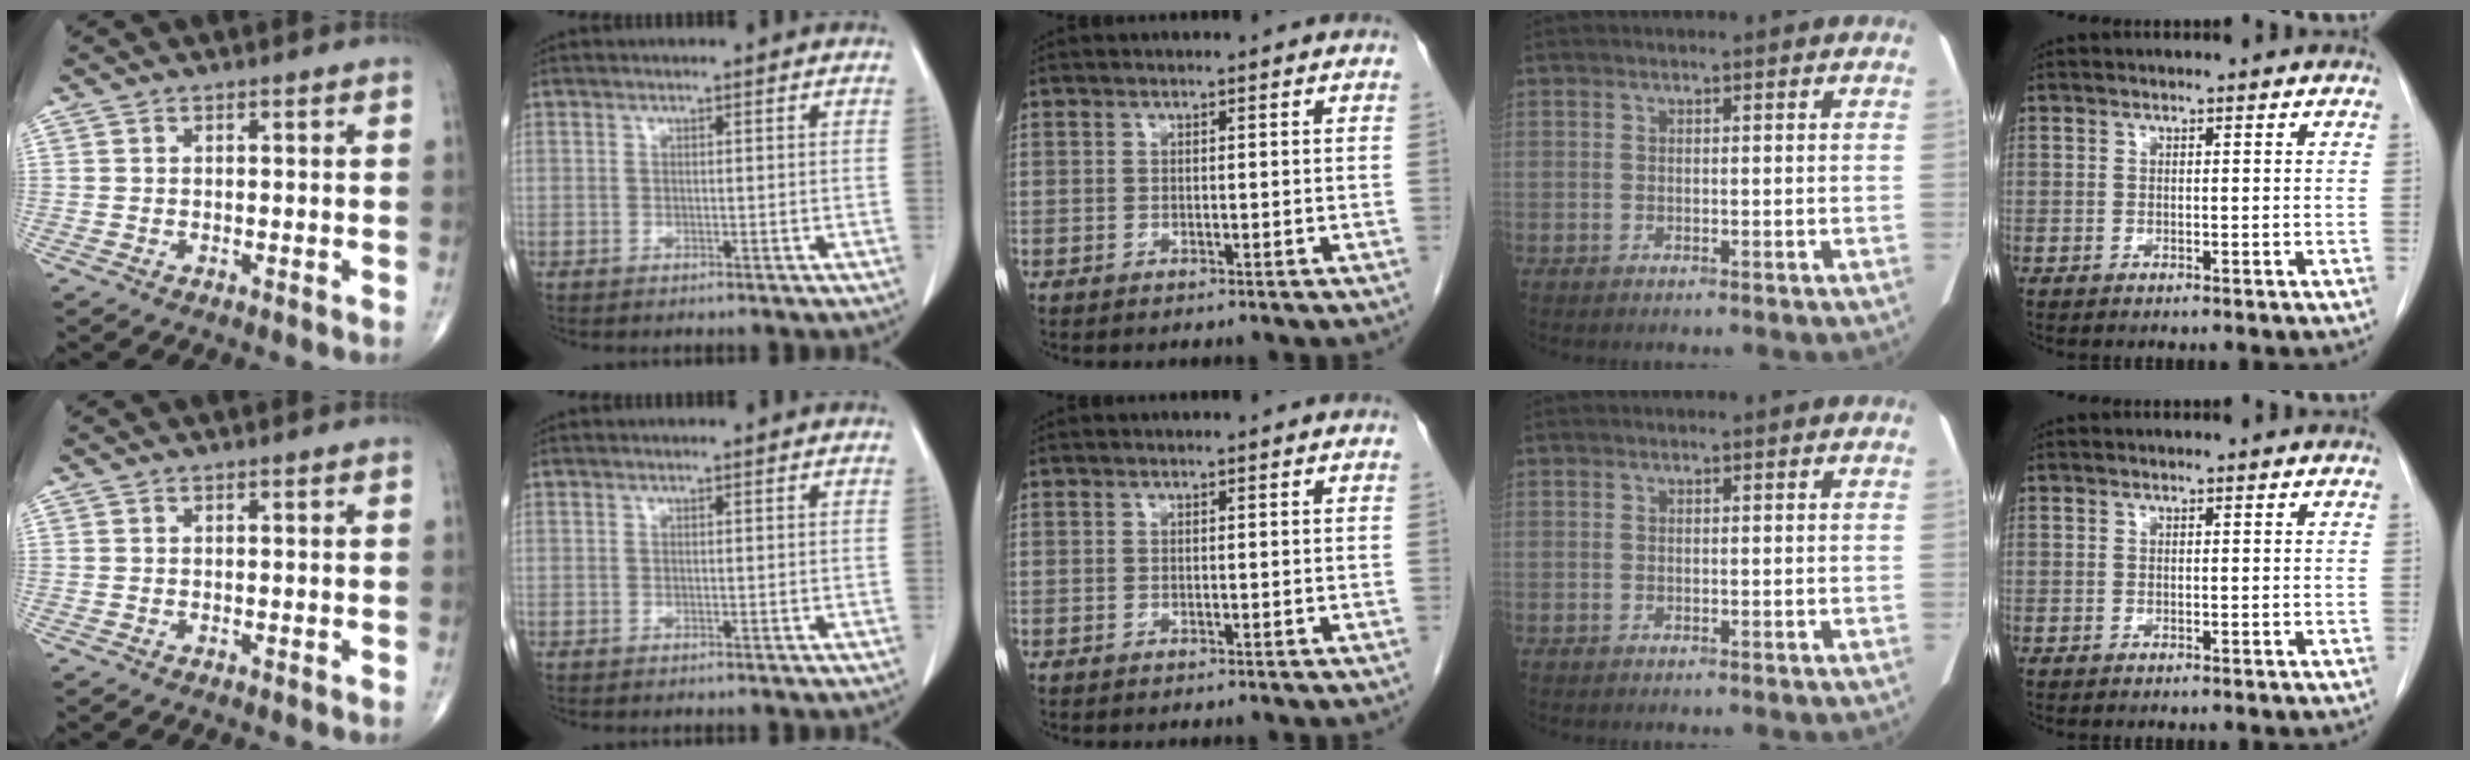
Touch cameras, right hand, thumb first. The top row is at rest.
{}